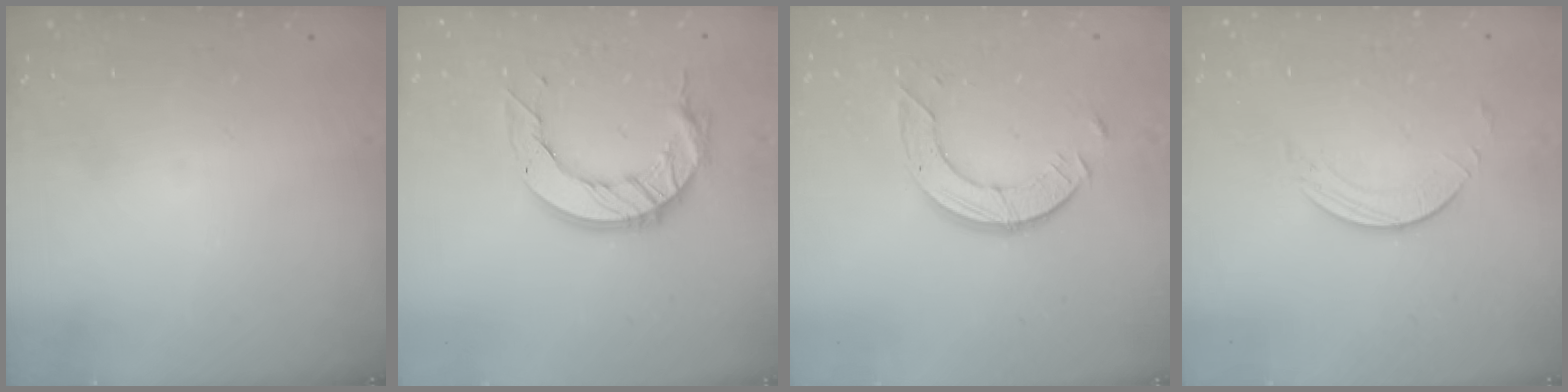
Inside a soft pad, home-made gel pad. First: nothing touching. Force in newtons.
{"total": 12.5, "press": 12.4, "slide": 0.9}
{"total": 6.9, "press": 6.9, "slide": 0.6}
{"total": 1.6, "press": 1.6, "slide": 0.2}